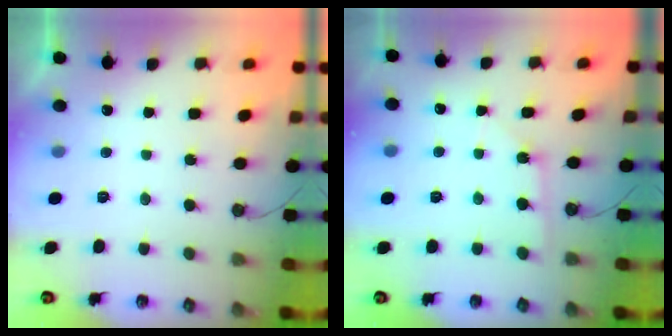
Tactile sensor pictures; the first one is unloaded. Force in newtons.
{"total": 2.1, "press": 2.1, "slide": 0.3}